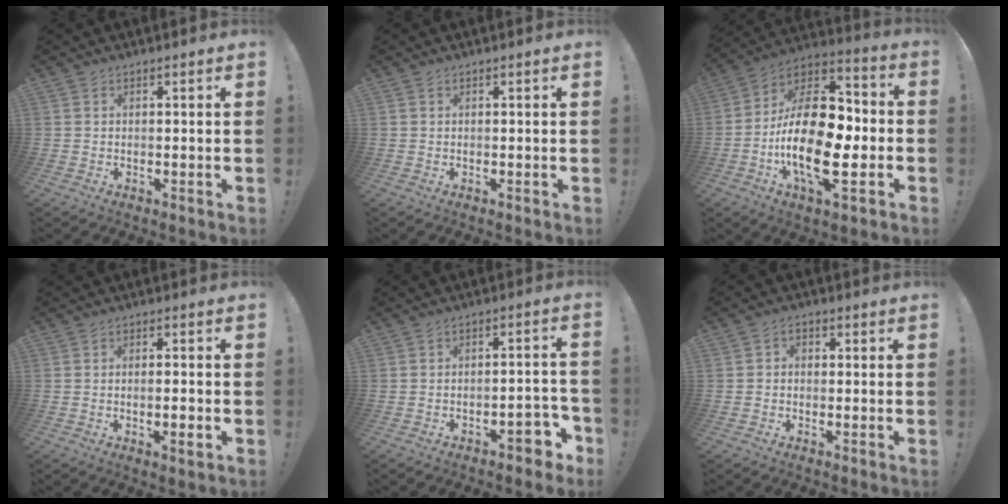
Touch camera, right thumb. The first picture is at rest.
{"total": 0.0}
{"total": 24.9, "force": [-5.3, 12.8, 20.8], "torque": [-0.379, 0.026, -0.082]}
{"total": 3.5, "force": [-1.4, 0.4, 3.2], "torque": [-0.046, -0.002, -0.024]}
{"total": 7.5, "force": [-4.6, 3.0, 5.1], "torque": [-0.057, 0.029, -0.075]}
{"total": 2.3, "force": [-1.2, 1.6, 1.2], "torque": [-0.023, 0.011, -0.022]}